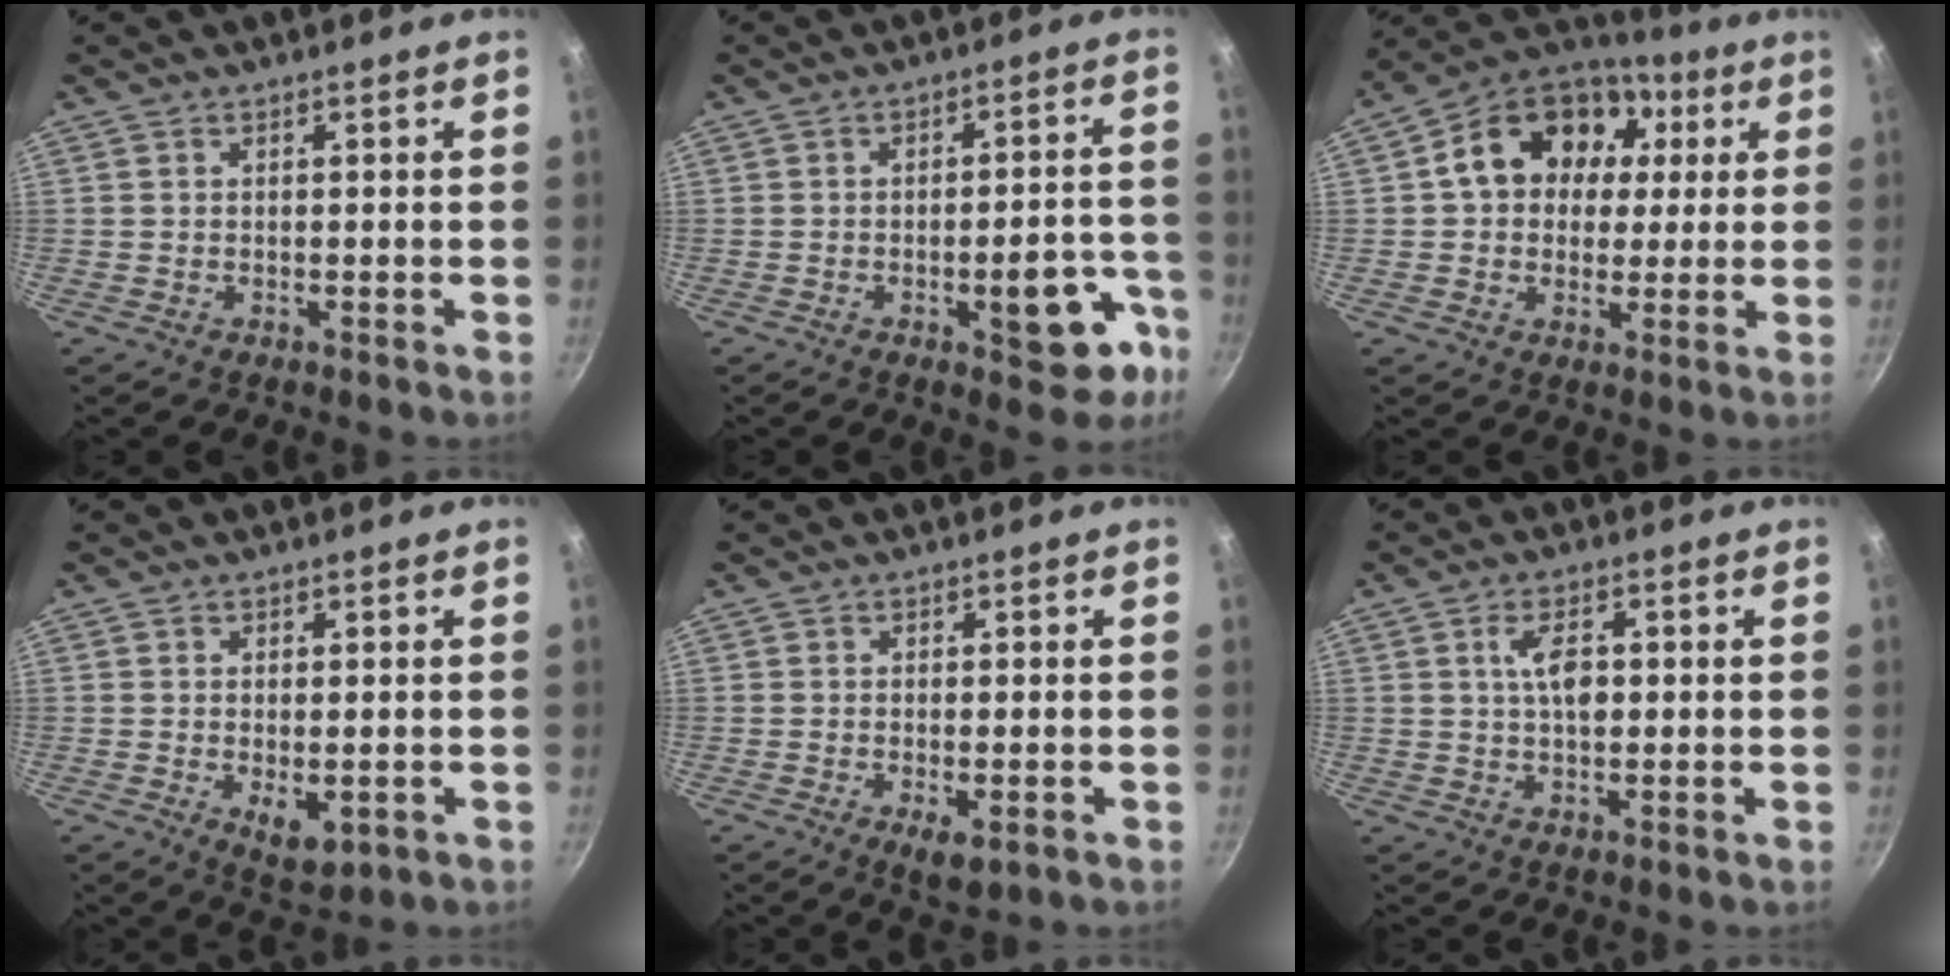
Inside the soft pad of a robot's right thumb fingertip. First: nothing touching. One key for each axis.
{"total": 11.1, "fx": -4.9, "fy": 4.9, "fz": 8.7, "tx": -0.061, "ty": 0.038, "tz": -0.056}
{"total": 17.7, "fx": 4.0, "fy": 13.7, "fz": 10.4, "tx": -0.147, "ty": 0.028, "tz": 0.050}
{"total": 5.2, "fx": -1.0, "fy": 2.6, "fz": 4.3, "tx": -0.060, "ty": -0.011, "tz": -0.006}
{"total": 3.9, "fx": -1.4, "fy": 1.5, "fz": 3.3, "tx": -0.054, "ty": -0.006, "tz": -0.017}
{"total": 5.2, "fx": 0.8, "fy": 2.7, "fz": 4.4, "tx": -0.068, "ty": 0.005, "tz": 0.010}